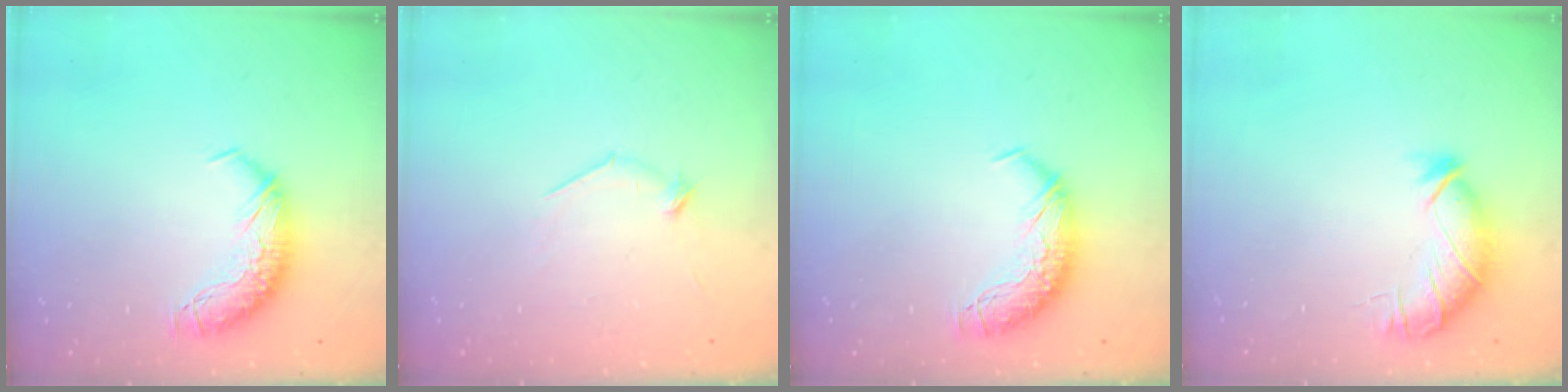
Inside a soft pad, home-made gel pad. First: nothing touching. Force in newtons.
{"total": 5.9, "press": 5.8, "slide": 1.3}
{"total": 0.0}
{"total": 3.8, "press": 3.7, "slide": 0.8}